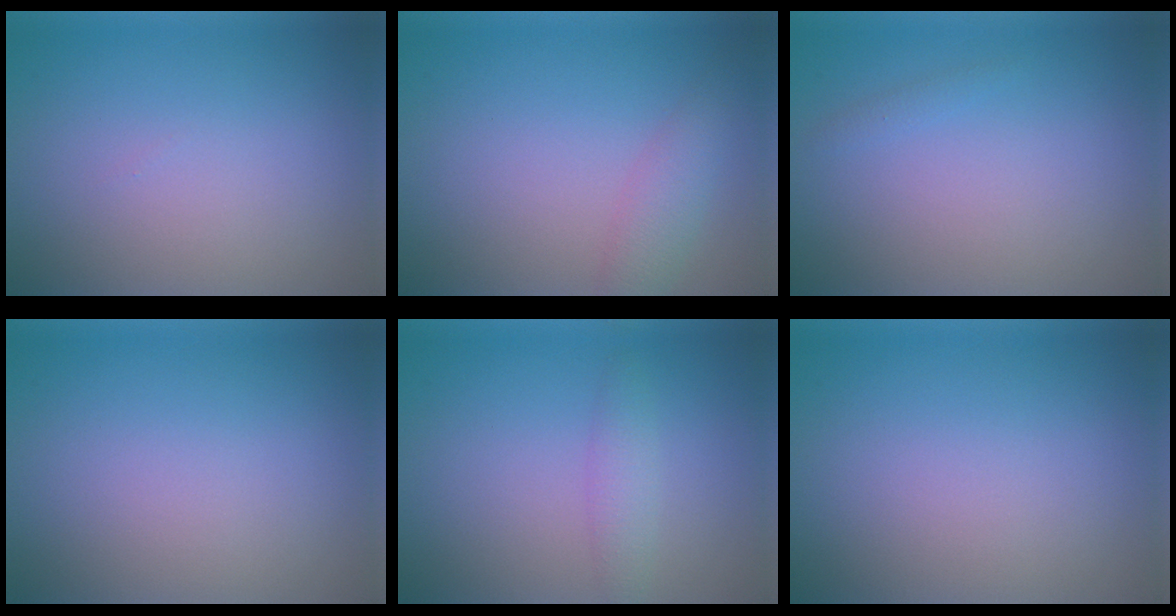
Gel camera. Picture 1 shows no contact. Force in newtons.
{"total": 2.5, "press": 2.5, "slide": 0.1}
{"total": 0.6, "press": 0.6, "slide": 0.0}
{"total": 0.0}
{"total": 1.7, "press": 1.7, "slide": 0.1}
{"total": 0.0}